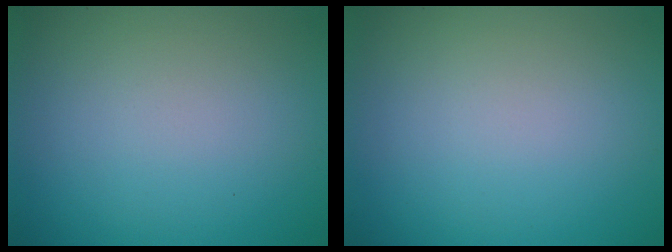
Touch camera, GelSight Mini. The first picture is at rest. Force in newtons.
{"total": 0.0}